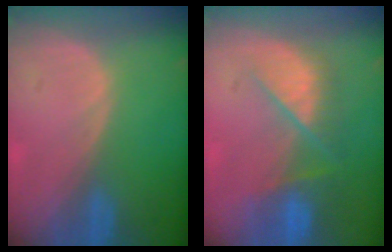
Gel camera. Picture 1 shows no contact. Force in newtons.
{"total": 8.7, "press": 7.6, "slide": 4.3}